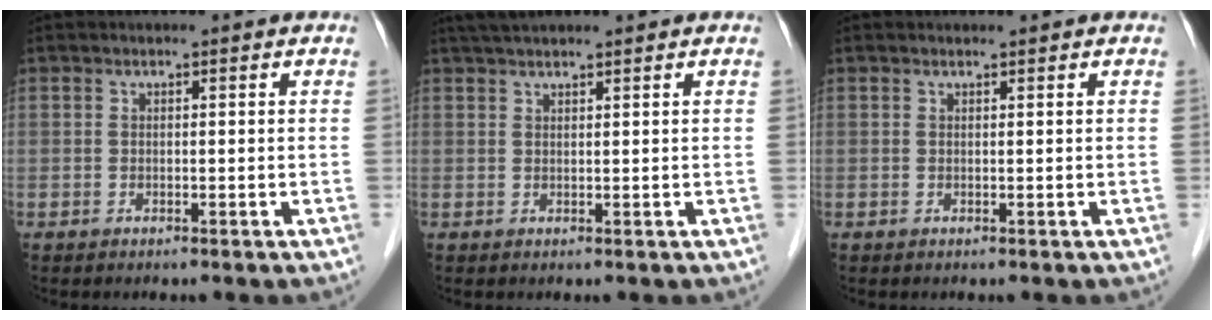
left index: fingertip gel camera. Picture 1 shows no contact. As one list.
[{"total": 3.8, "force": [3.4, -0.1, 1.9], "torque": [-0.030, 0.028, 0.062]}, {"total": 0.0}]